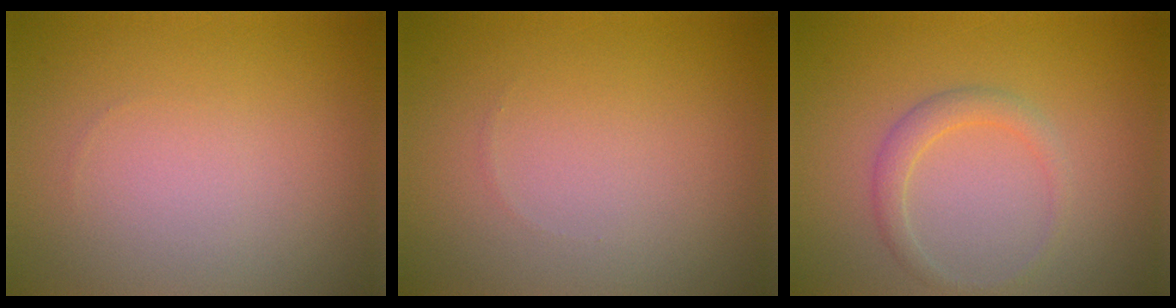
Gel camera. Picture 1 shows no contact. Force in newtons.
{"total": 0.0}
{"total": 1.7, "press": 1.7, "slide": 0.2}